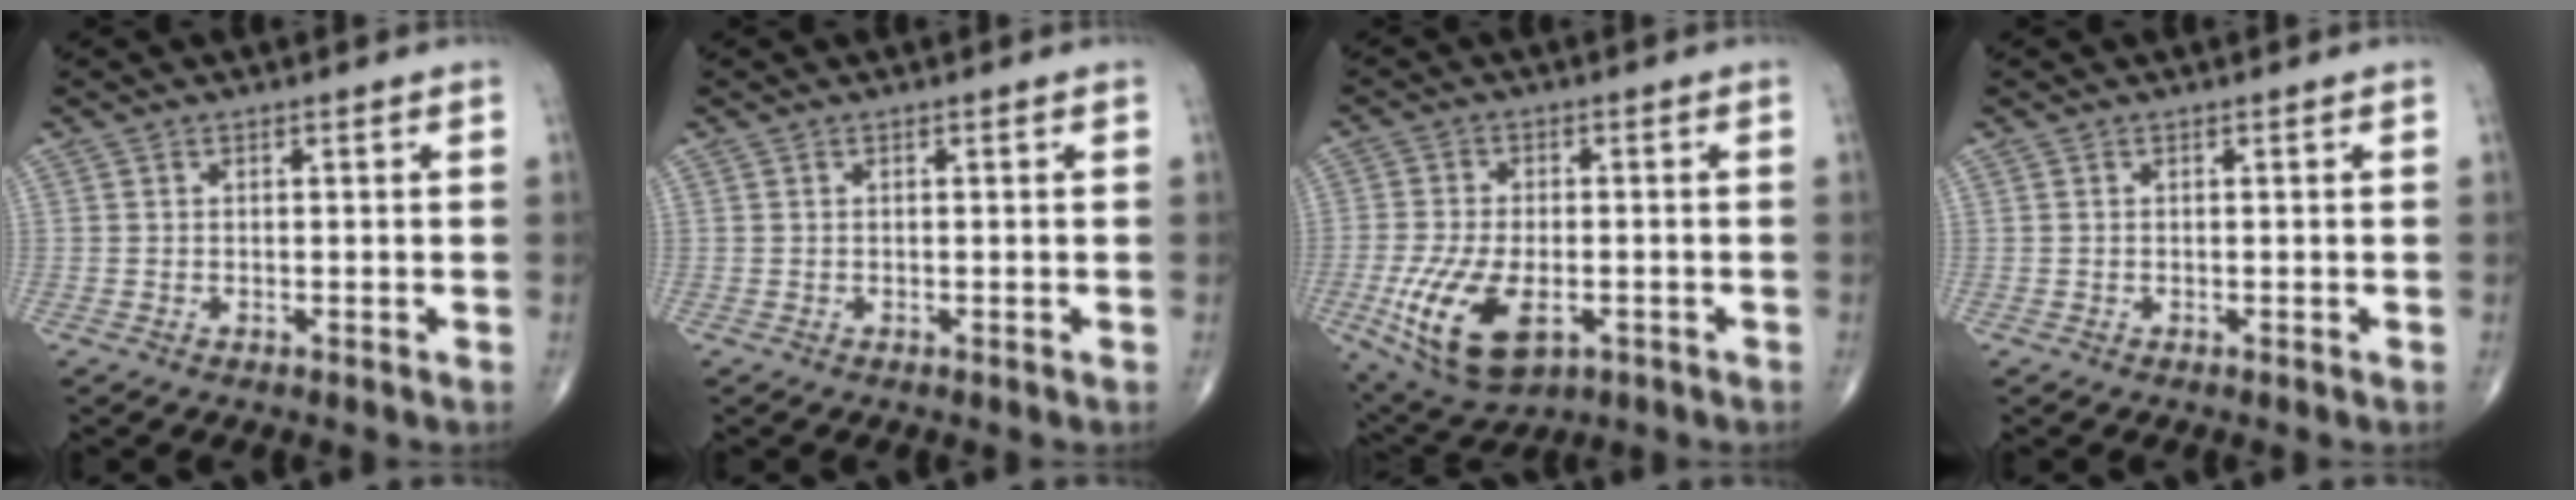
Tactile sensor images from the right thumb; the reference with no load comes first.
{"total": 0.0}
{"total": 13.8, "force": [-4.4, 7.3, 10.8], "torque": [-0.213, -0.001, -0.063]}
{"total": 0.0}